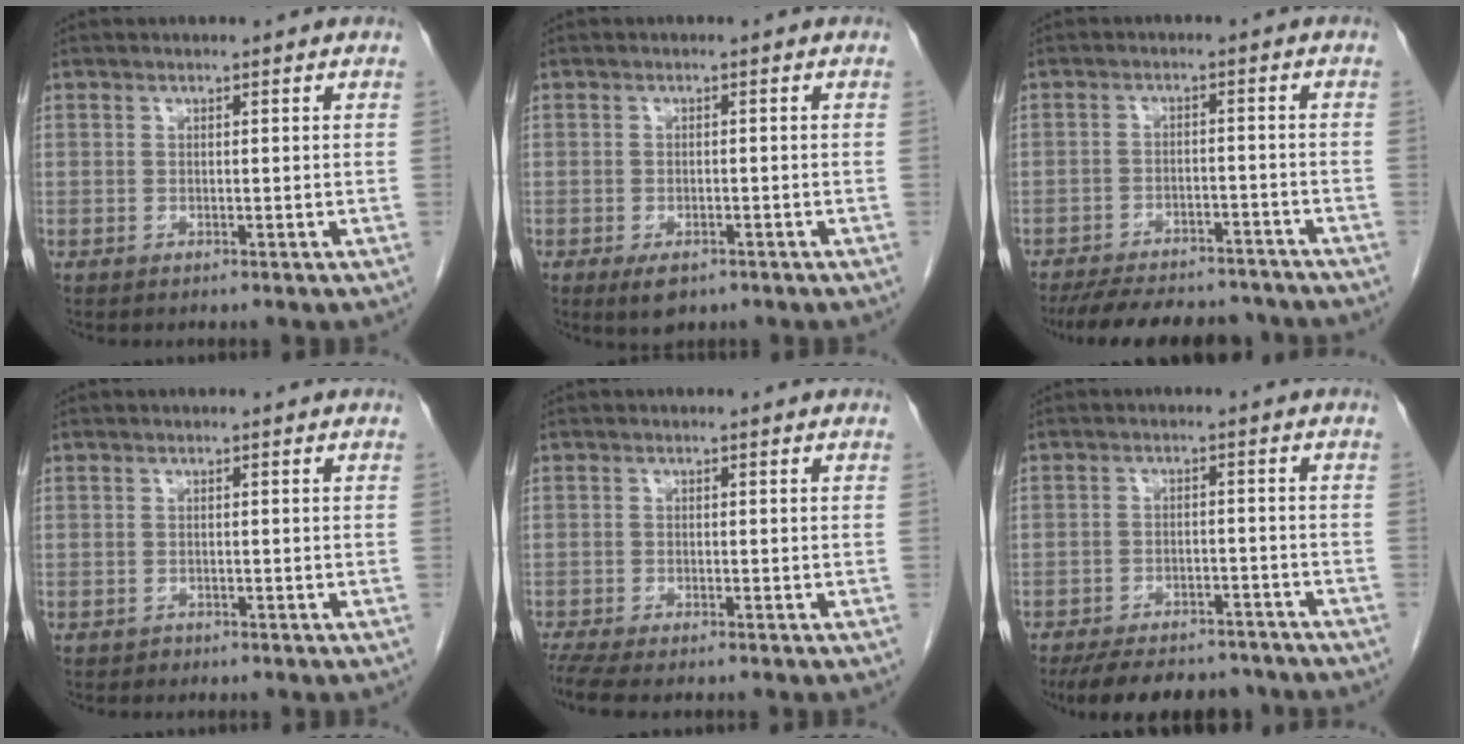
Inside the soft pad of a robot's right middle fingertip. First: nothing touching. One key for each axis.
{"total": 3.4, "fx": -2.0, "fy": 1.6, "fz": 2.2, "tx": -0.038, "ty": -0.005, "tz": -0.025}
{"total": 16.0, "fx": -14.2, "fy": 4.5, "fz": 5.7, "tx": -0.120, "ty": -0.005, "tz": -0.193}
{"total": 0.5, "fx": -0.4, "fy": 0.4, "fz": 0.0, "tx": -0.007, "ty": 0.001, "tz": -0.007}
{"total": 4.3, "fx": -3.6, "fy": 0.3, "fz": 2.3, "tx": -0.047, "ty": -0.014, "tz": -0.063}
{"total": 13.6, "fx": -11.8, "fy": 4.9, "fz": 4.8, "tx": -0.084, "ty": 0.003, "tz": -0.156}